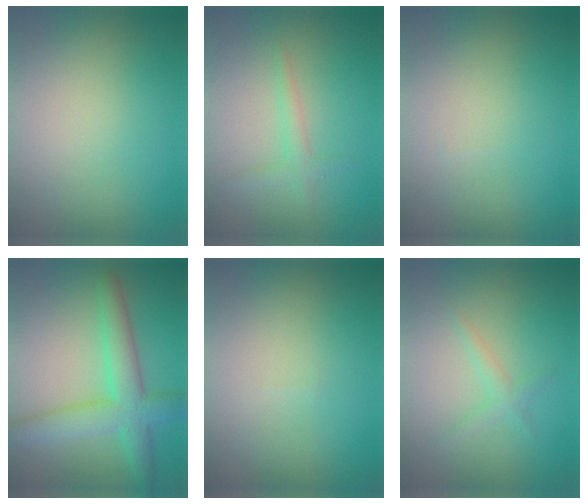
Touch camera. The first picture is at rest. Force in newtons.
{"total": 1.6, "press": 1.6, "slide": 0.1}
{"total": 0.0}
{"total": 5.9, "press": 5.9, "slide": 0.2}
{"total": 0.0}
{"total": 1.3, "press": 1.3, "slide": 0.1}